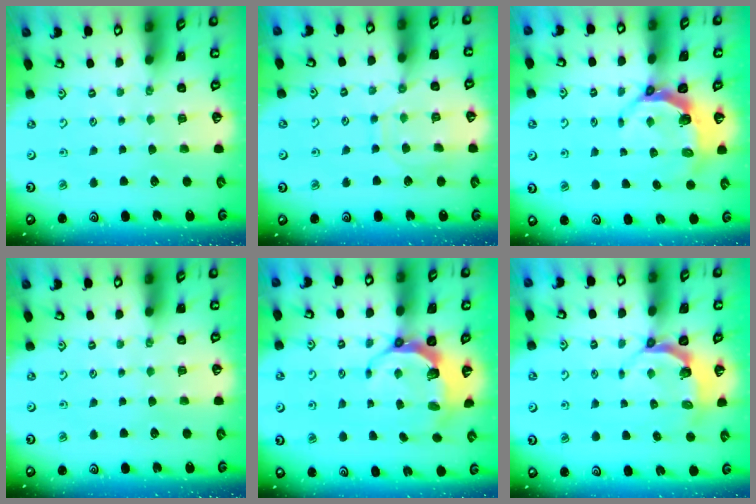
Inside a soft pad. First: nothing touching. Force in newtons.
{"total": 8.5, "press": 8.5, "slide": 0.7}
{"total": 5.7, "press": 4.4, "slide": 3.6}
{"total": 0.0}
{"total": 7.5, "press": 6.3, "slide": 4.2}
{"total": 4.7, "press": 3.7, "slide": 2.8}